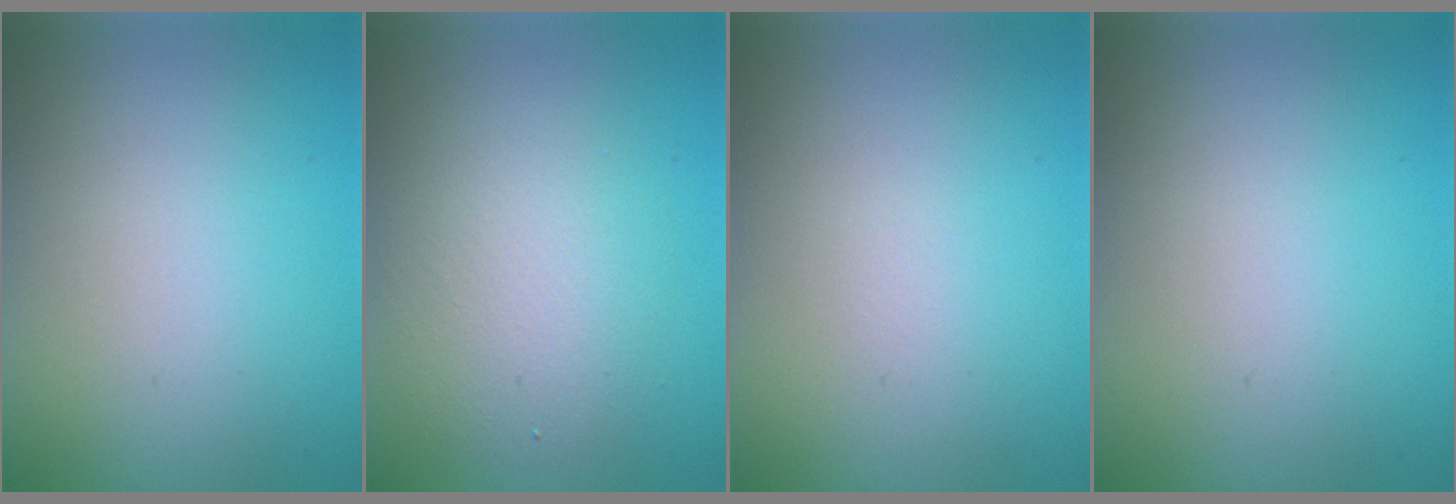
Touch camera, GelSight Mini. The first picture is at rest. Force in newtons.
{"total": 3.9, "press": 3.9, "slide": 0.4}
{"total": 0.0}
{"total": 0.0}